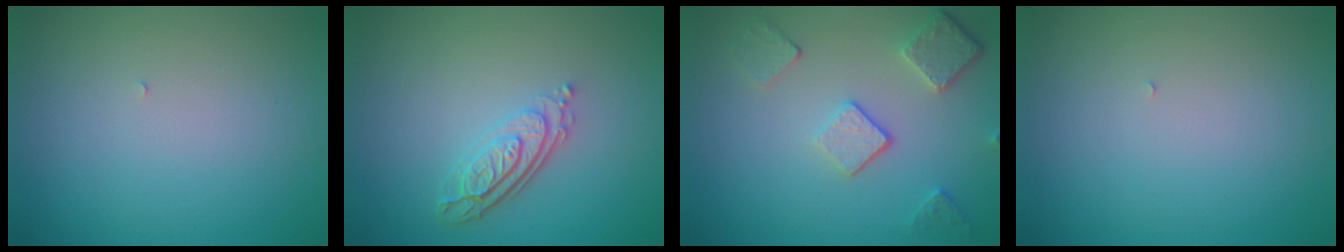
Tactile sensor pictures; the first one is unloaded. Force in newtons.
{"total": 3.7, "press": 2.7, "slide": 2.5}
{"total": 3.6, "press": 2.9, "slide": 2.2}
{"total": 0.0}